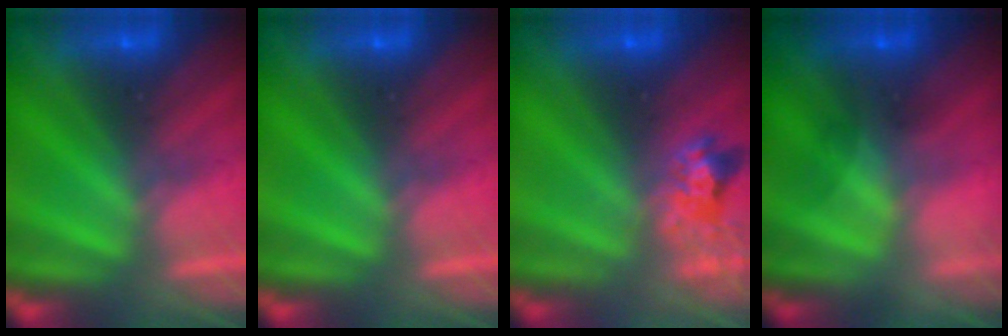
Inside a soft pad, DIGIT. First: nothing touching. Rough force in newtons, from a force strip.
{"total": 0.0}
{"total": 2.4}
{"total": 1.6}